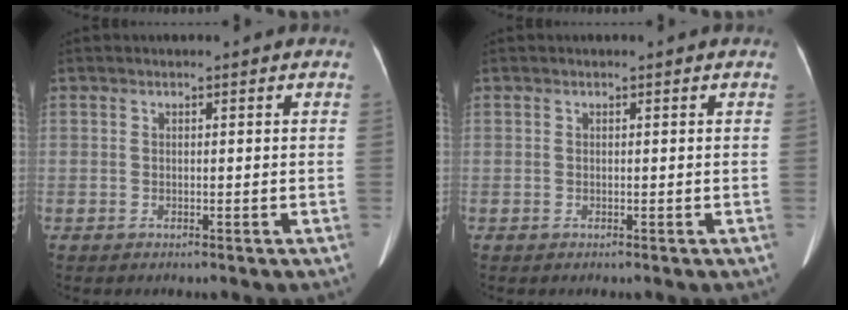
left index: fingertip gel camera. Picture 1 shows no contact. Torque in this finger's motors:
{"motor_torque": [0.08, -0.08, -0.01, -0.01]}